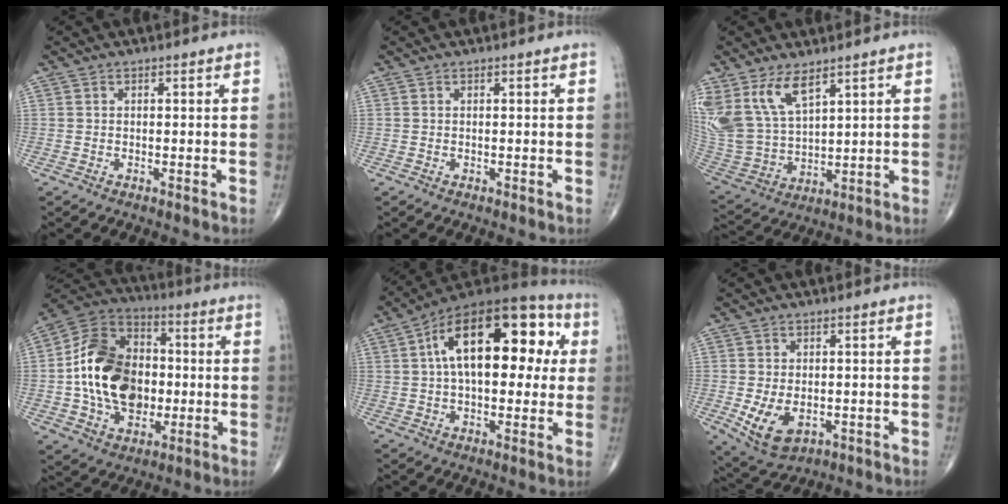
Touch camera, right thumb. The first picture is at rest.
{"total": 0.0}
{"total": 13.2, "force": [7.8, 6.2, 8.6], "torque": [-0.172, -0.032, 0.178]}
{"total": 20.3, "force": [-1.0, 14.4, 14.3], "torque": [-0.224, 0.025, -0.016]}
{"total": 22.7, "force": [5.0, 11.6, 18.8], "torque": [-0.266, 0.035, 0.065]}
{"total": 7.8, "force": [-1.7, 4.9, 5.8], "torque": [-0.101, -0.009, -0.016]}